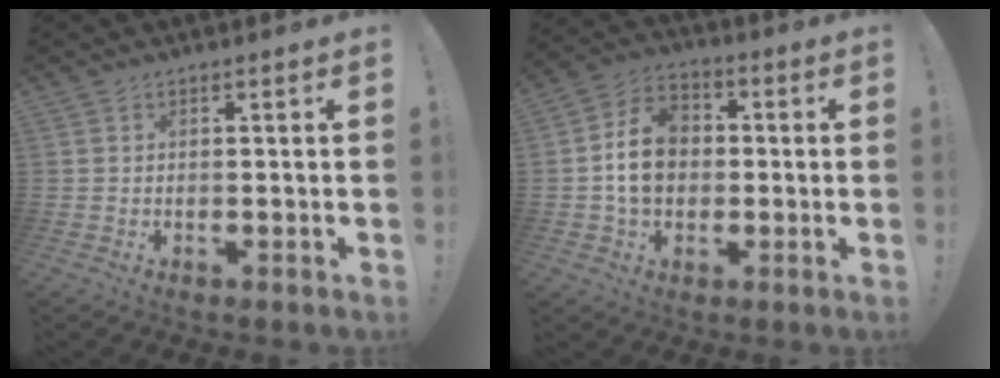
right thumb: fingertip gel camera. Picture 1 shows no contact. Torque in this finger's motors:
{"motor_torque": [1.56, 2.35, 1.10, -0.88, 0.09]}